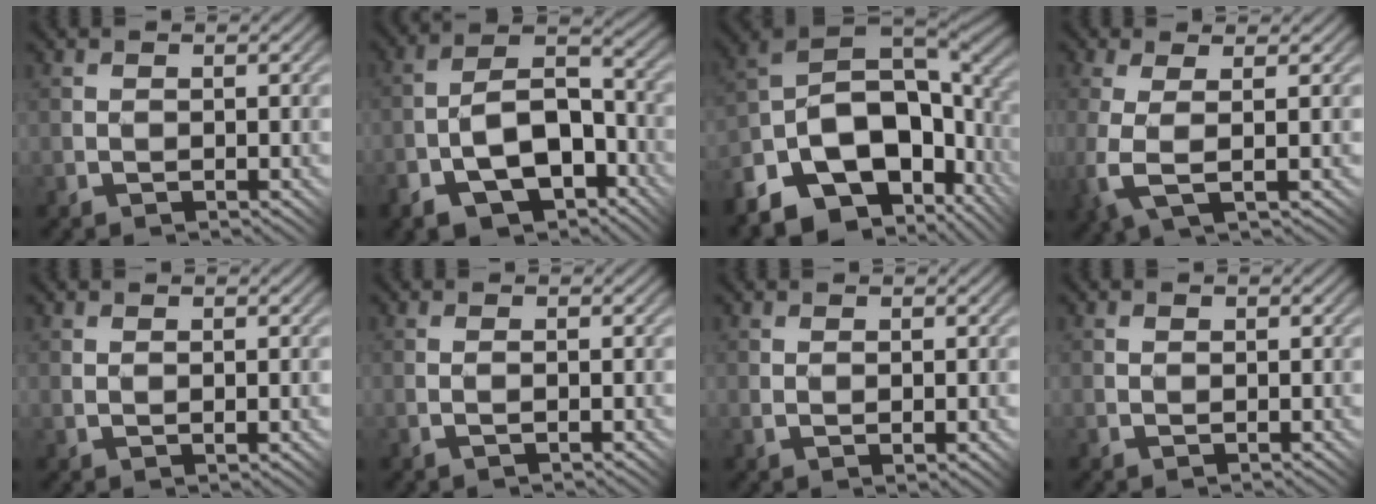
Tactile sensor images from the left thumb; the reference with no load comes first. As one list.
[{"total": 11.5, "force": [-5.9, 5.8, 8.1], "torque": [-0.145, -0.006, -0.111]}, {"total": 17.8, "force": [-6.6, 11.0, 12.4], "torque": [-0.242, -0.030, -0.097]}, {"total": 5.0, "force": [-0.8, 1.3, 4.7], "torque": [-0.125, -0.001, -0.015]}, {"total": 1.5, "force": [0.1, 0.6, 1.3], "torque": [-0.025, -0.001, 0.011]}, {"total": 0.8, "force": [-0.1, -0.2, 0.8], "torque": [-0.015, 0.004, -0.001]}, {"total": 1.7, "force": [-0.1, 0.7, 1.6], "torque": [-0.029, -0.005, 0.007]}, {"total": 0.7, "force": [0.5, 0.5, 0.3], "torque": [-0.005, 0.002, 0.008]}]